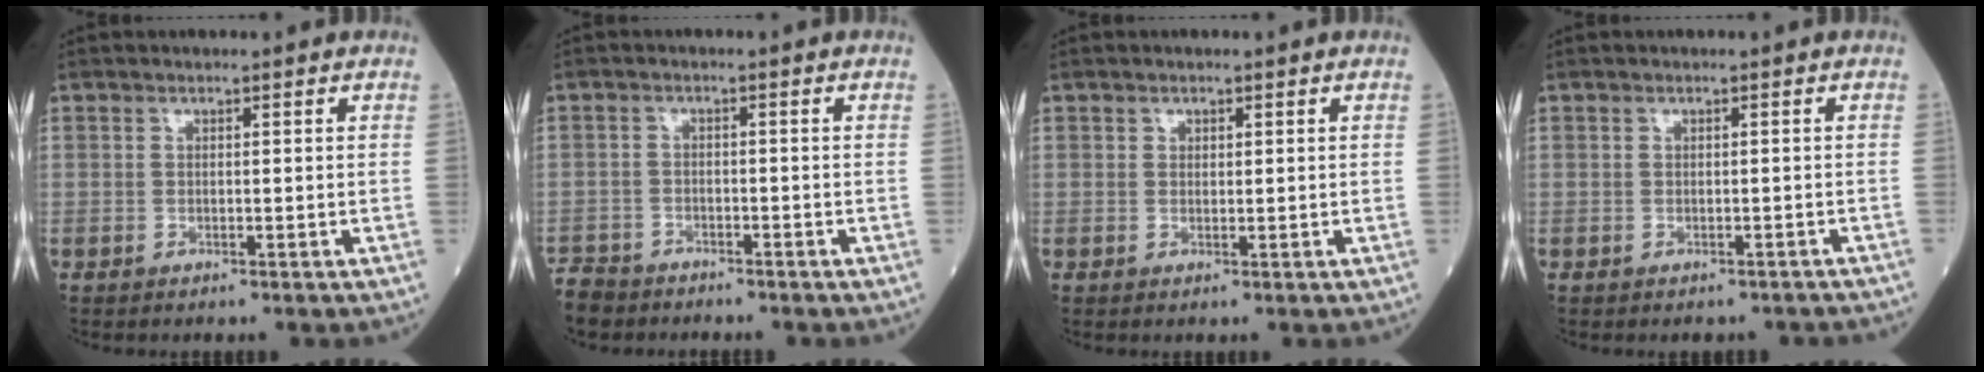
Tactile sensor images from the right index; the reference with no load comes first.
{"total": 5.0, "force": [-4.6, 2.0, 0.2], "torque": [-0.004, -0.007, -0.089]}
{"total": 0.7, "force": [0.4, 0.5, 0.2], "torque": [0.001, -0.002, 0.004]}
{"total": 3.0, "force": [-2.6, 1.4, 0.5], "torque": [-0.001, 0.006, -0.031]}